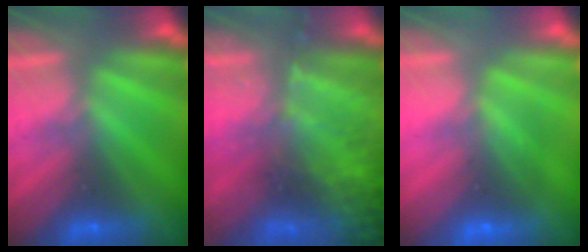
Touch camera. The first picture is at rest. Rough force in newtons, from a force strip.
{"total": 9.8}
{"total": 2.7}